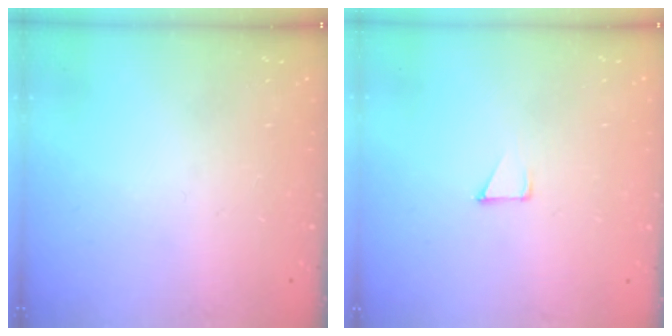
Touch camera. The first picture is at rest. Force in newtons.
{"total": 3.4, "press": 3.4, "slide": 0.3}